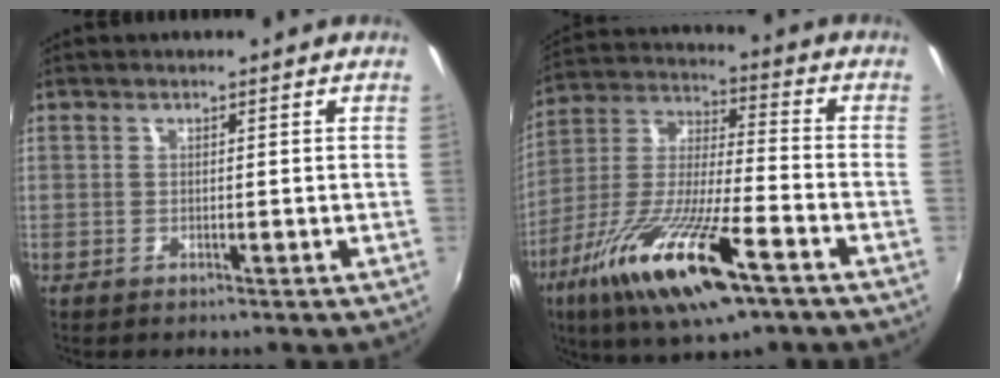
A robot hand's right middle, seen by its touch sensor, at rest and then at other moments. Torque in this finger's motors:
{"motor_torque": [1.34, -0.80, 1.05, 0.21]}